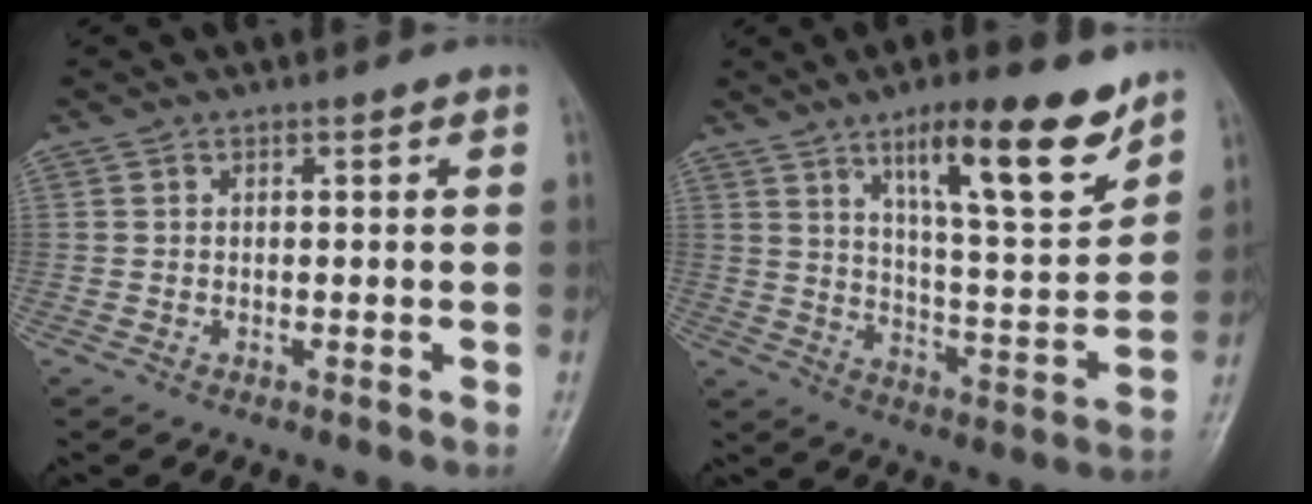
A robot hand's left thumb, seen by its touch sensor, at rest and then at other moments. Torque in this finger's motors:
{"motor_torque": [1.65, 1.63, 1.48, -1.29, 0.32]}